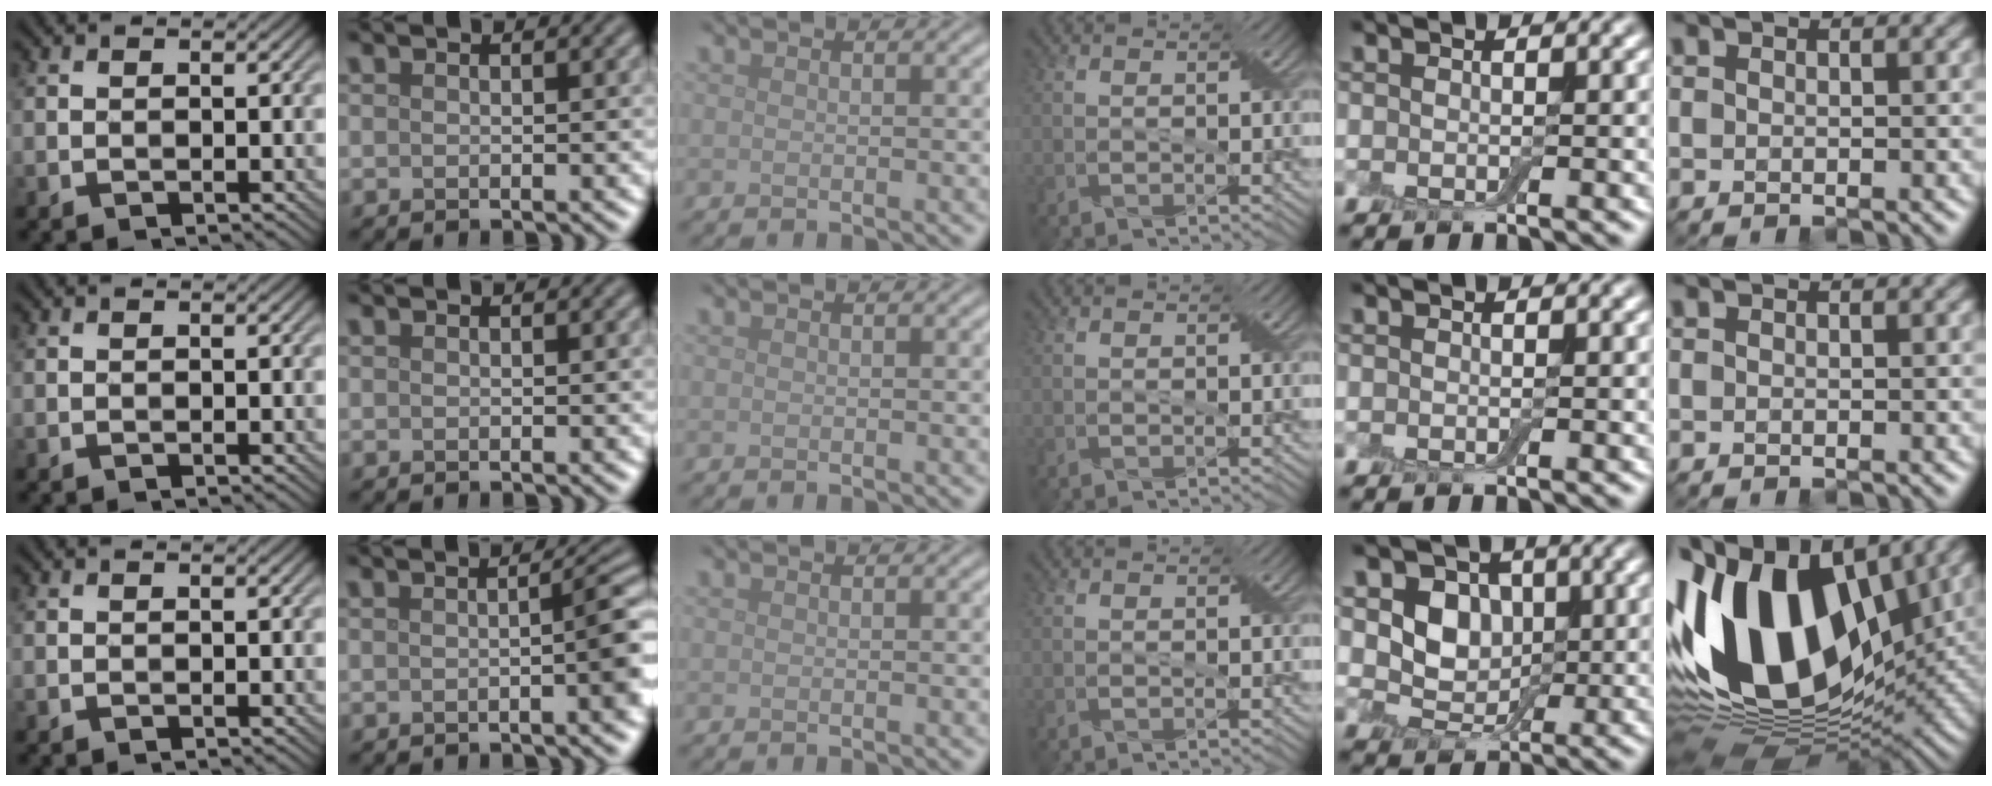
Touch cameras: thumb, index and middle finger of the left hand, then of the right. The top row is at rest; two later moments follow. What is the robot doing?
{"motion": "extract", "object": "drawer"}